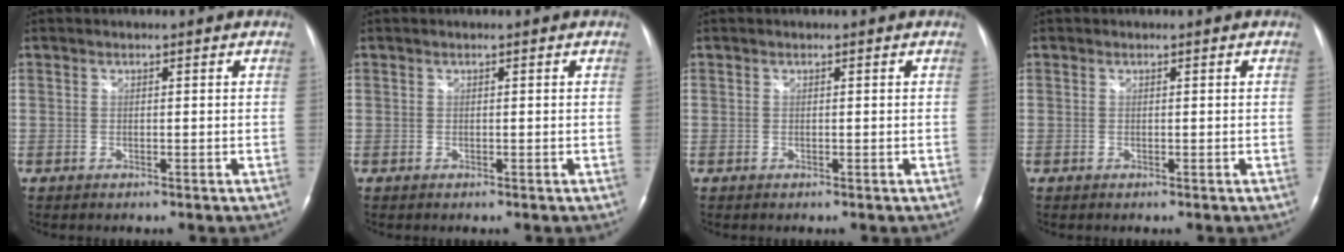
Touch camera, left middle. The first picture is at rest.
{"total": 0.0}
{"total": 0.0}
{"total": 0.0}